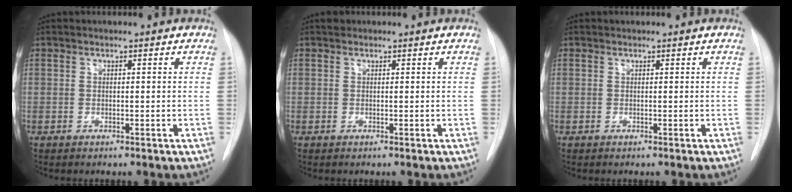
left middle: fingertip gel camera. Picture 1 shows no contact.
{"total": 0.6, "force": [0.5, 0.4, 0.0], "torque": [-0.003, 0.010, 0.007]}
{"total": 0.0}